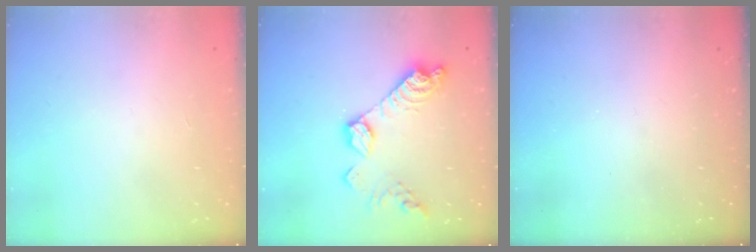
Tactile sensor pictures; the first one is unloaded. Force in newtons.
{"total": 13.6, "press": 13.5, "slide": 0.5}
{"total": 0.0}